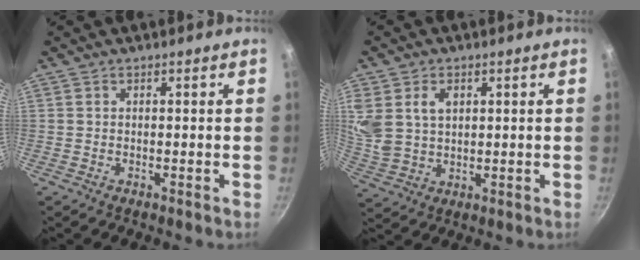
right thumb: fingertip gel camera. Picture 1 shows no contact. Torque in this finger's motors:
{"motor_torque": [0.52, 2.39, 1.06, 0.77, 0.11]}